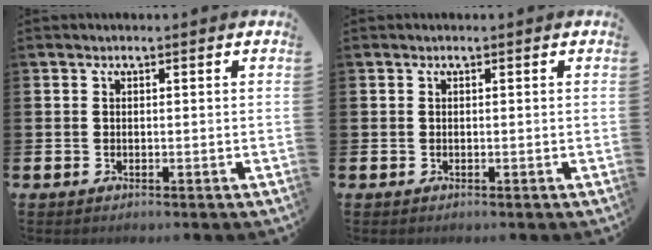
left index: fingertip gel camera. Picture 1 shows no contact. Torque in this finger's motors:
{"motor_torque": [-0.02, -0.02, -0.01, 0.01]}